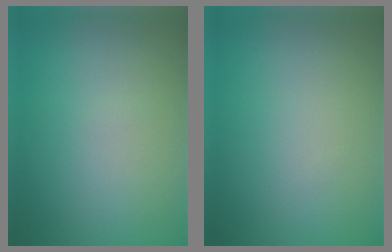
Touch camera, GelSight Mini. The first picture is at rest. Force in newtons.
{"total": 0.0}